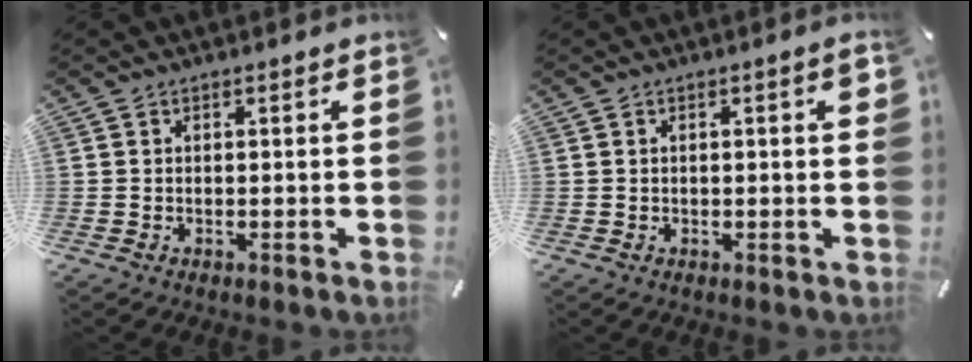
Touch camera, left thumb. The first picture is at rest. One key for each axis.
{"total": 2.6, "fx": 0.4, "fy": 0.6, "fz": 2.5, "tx": -0.037, "ty": 0.001, "tz": 0.004}